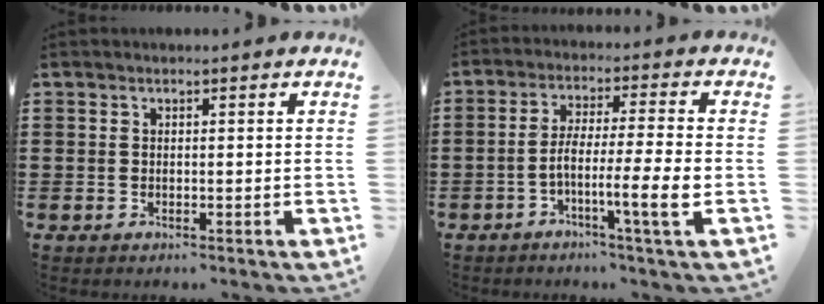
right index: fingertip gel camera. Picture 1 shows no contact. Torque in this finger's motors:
{"motor_torque": [0.24, -0.17, 0.67, 0.12]}